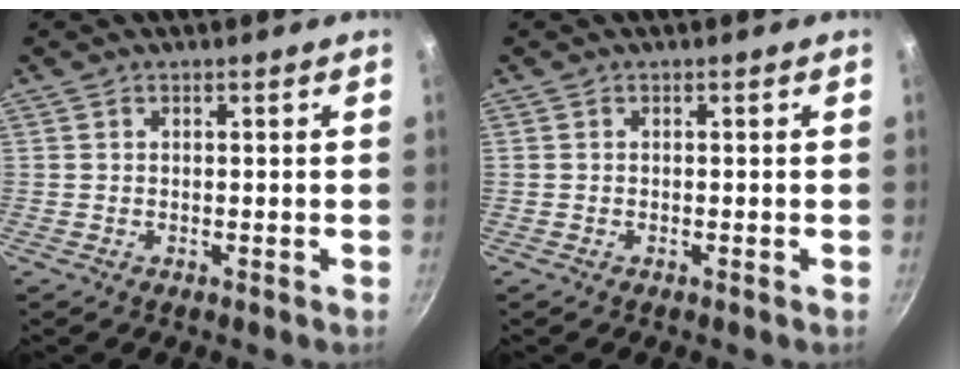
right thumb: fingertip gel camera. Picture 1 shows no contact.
{"total": 0.0}